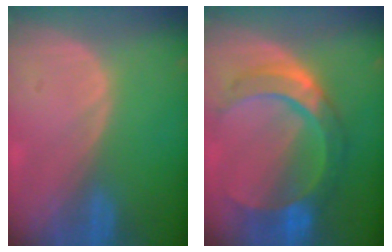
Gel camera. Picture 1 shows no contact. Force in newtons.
{"total": 9.1, "press": 9.1, "slide": 0.8}